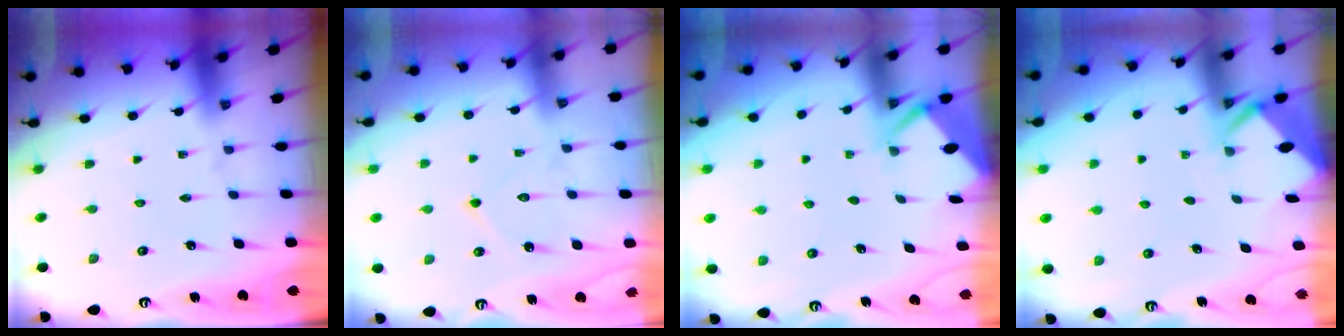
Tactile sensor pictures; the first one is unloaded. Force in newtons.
{"total": 7.6, "press": 7.6, "slide": 0.6}
{"total": 2.6, "press": 2.6, "slide": 0.3}
{"total": 2.4, "press": 2.4, "slide": 0.1}